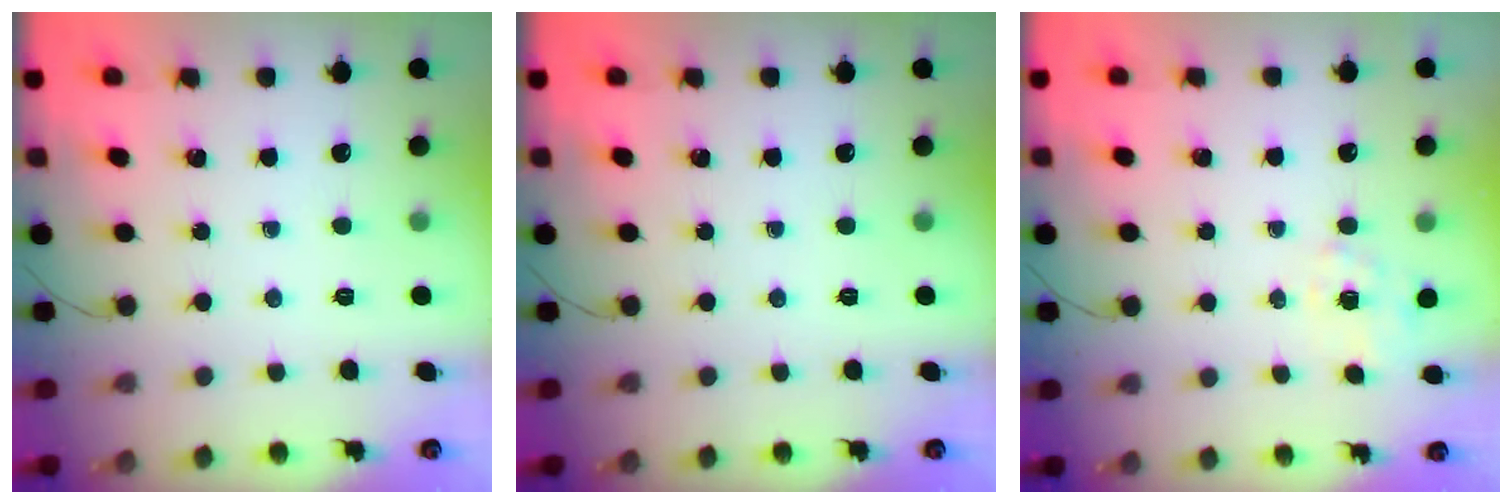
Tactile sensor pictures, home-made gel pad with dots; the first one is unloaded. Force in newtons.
{"total": 0.0}
{"total": 1.5, "press": 1.1, "slide": 1.0}